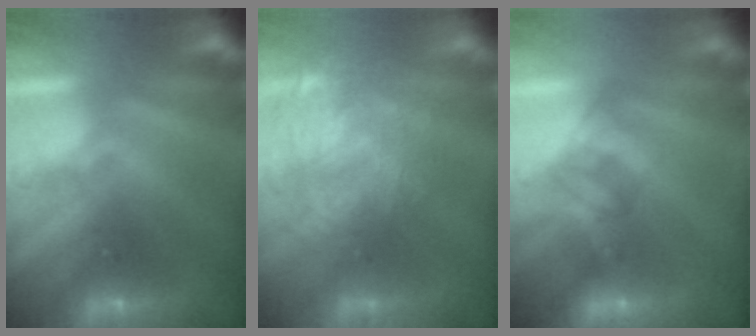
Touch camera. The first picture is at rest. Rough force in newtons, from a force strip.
{"total": 3.6}
{"total": 1.6}